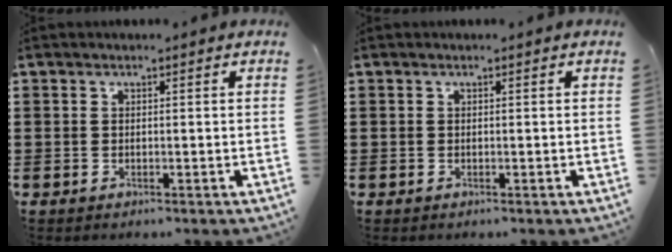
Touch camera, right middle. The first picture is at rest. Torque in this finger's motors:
{"motor_torque": [0.21, -0.08, 0.10, 0.00]}